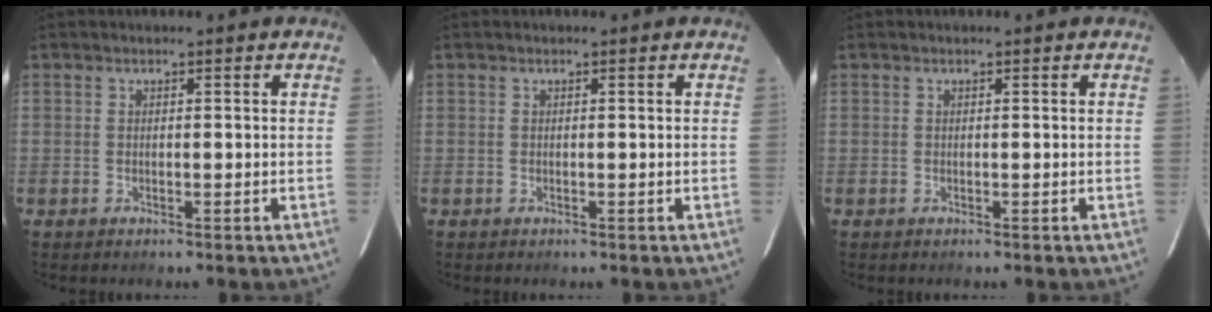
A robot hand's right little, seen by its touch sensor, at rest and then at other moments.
{"total": 0.0}
{"total": 0.0}